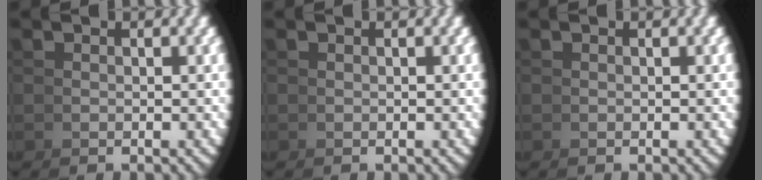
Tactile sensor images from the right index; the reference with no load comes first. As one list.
[{"total": 0.0}, {"total": 0.0}]